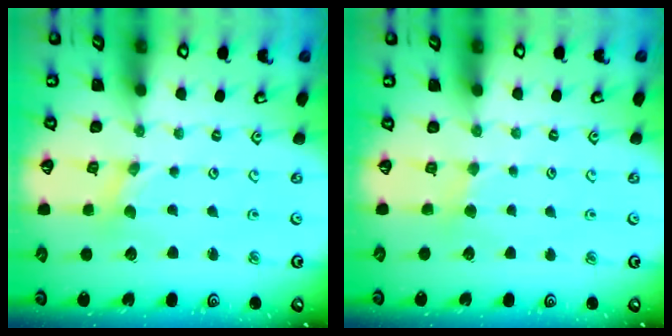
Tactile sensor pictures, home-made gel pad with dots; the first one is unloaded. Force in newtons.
{"total": 3.4, "press": 3.4, "slide": 0.4}